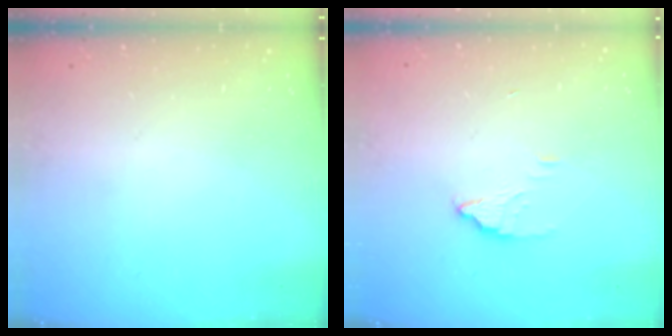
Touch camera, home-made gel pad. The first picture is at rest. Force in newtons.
{"total": 2.6, "press": 2.6, "slide": 0.2}